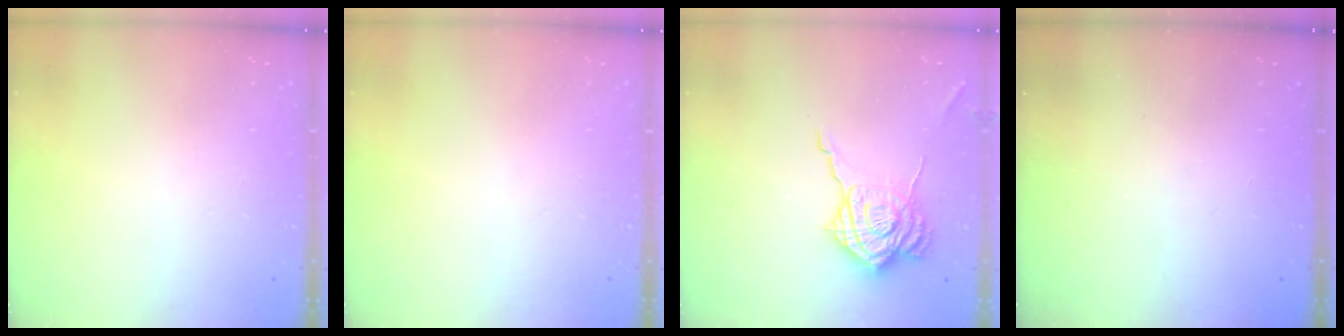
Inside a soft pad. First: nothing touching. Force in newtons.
{"total": 0.0}
{"total": 16.3, "press": 16.3, "slide": 1.1}
{"total": 2.3, "press": 2.2, "slide": 0.7}